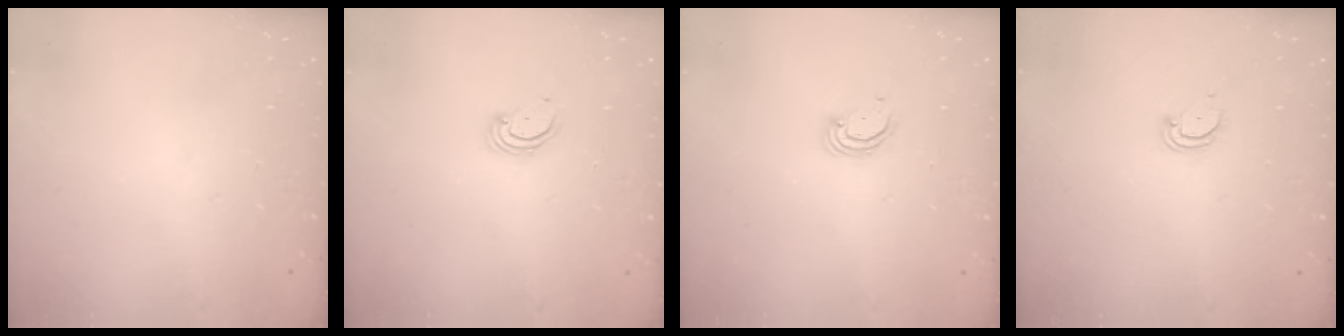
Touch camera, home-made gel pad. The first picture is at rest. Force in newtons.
{"total": 2.3, "press": 2.3, "slide": 0.2}
{"total": 3.2, "press": 3.2, "slide": 0.2}
{"total": 2.7, "press": 2.7, "slide": 0.2}